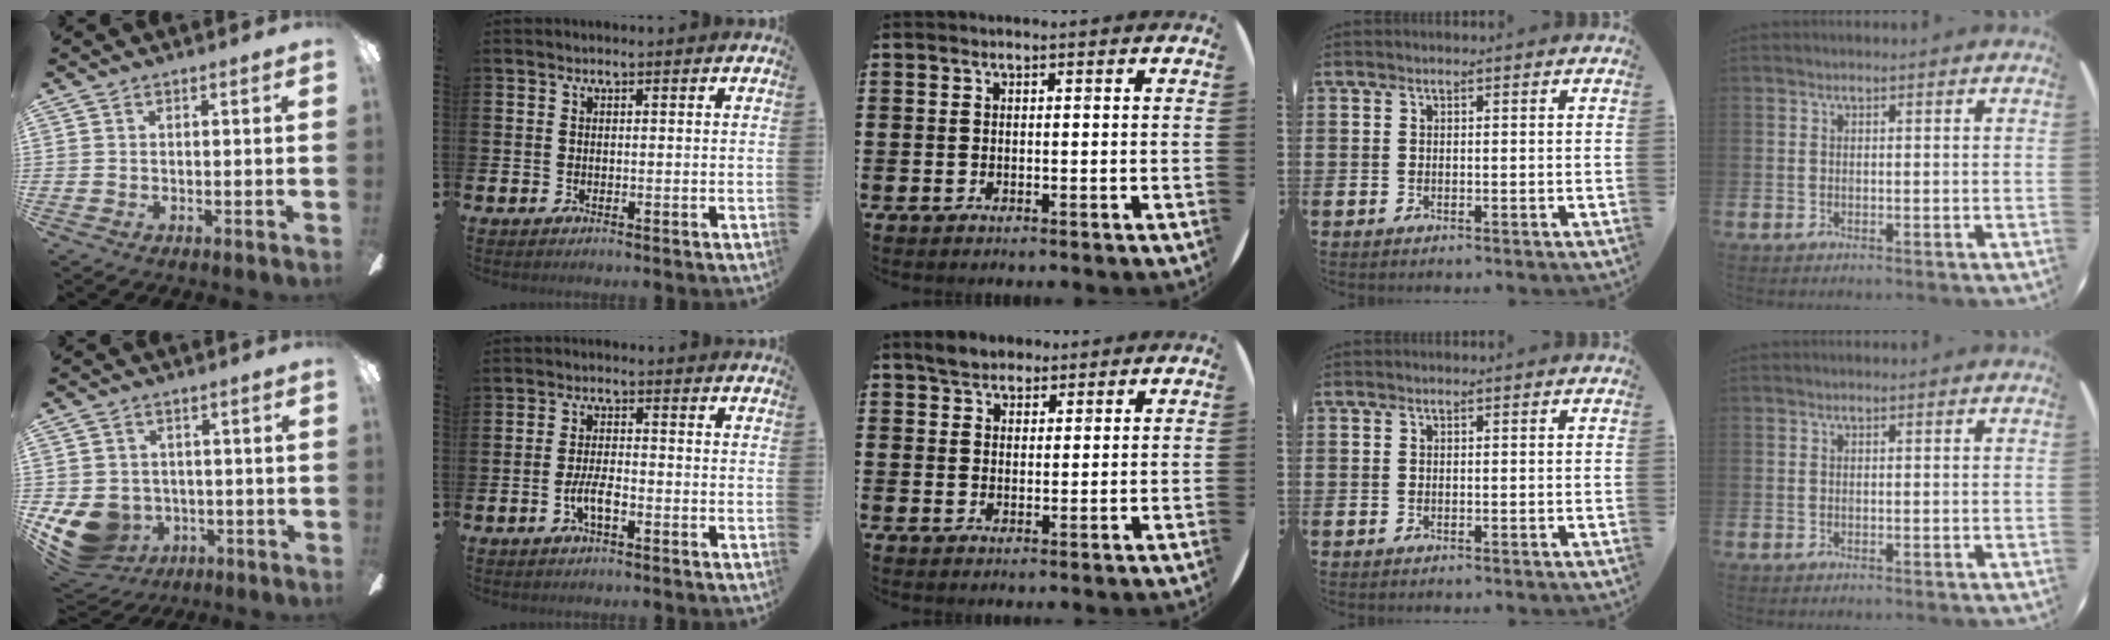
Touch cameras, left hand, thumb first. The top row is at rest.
{"thumb": {"total": 10.1, "force": [-2.8, 8.6, 4.4], "torque": [-0.123, 0.005, -0.044]}, "index": {"total": 3.6, "force": [-1.5, 1.2, 3.0], "torque": [-0.073, 0.003, -0.030]}, "middle": {"total": 3.4, "force": [2.9, 1.6, 0.4], "torque": [-0.007, 0.003, 0.055]}}